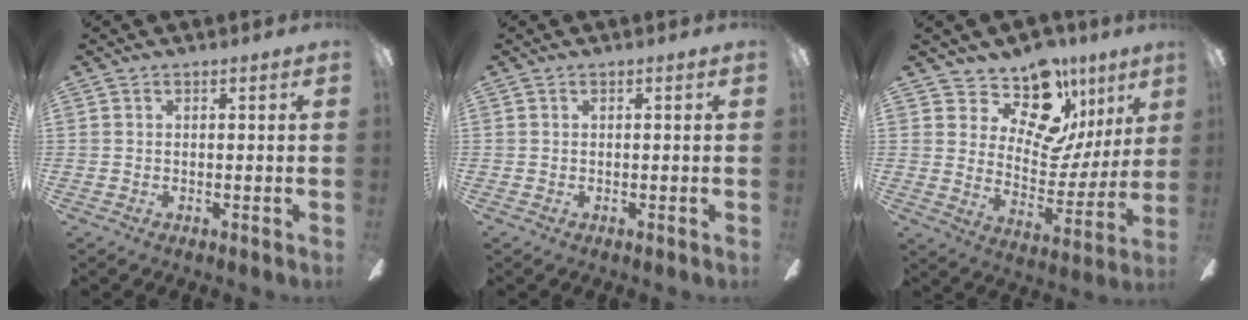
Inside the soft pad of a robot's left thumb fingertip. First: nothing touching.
{"total": 0.0}
{"total": 16.3, "force": [11.3, 9.1, 7.5], "torque": [-0.111, -0.086, 0.202]}